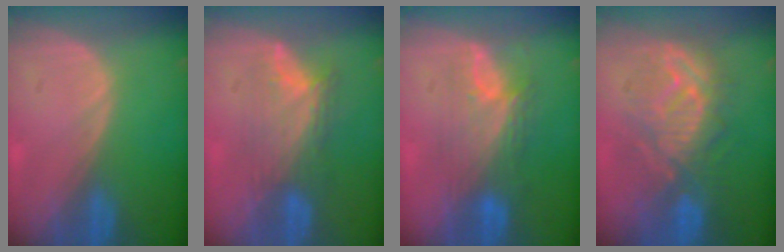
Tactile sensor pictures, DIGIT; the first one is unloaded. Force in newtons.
{"total": 6.9, "press": 6.6, "slide": 2.2}
{"total": 7.4, "press": 7.2, "slide": 1.4}
{"total": 9.4, "press": 9.4, "slide": 0.6}